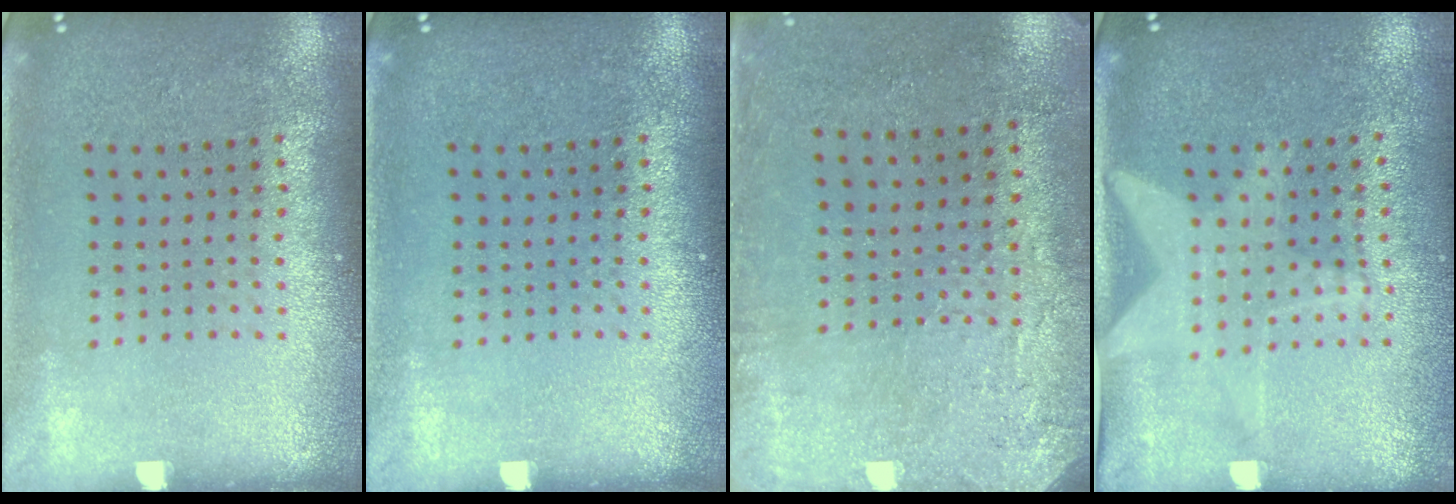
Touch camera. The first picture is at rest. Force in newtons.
{"total": 0.0}
{"total": 2.8, "press": 2.3, "slide": 1.6}
{"total": 1.4, "press": 1.4, "slide": 0.3}